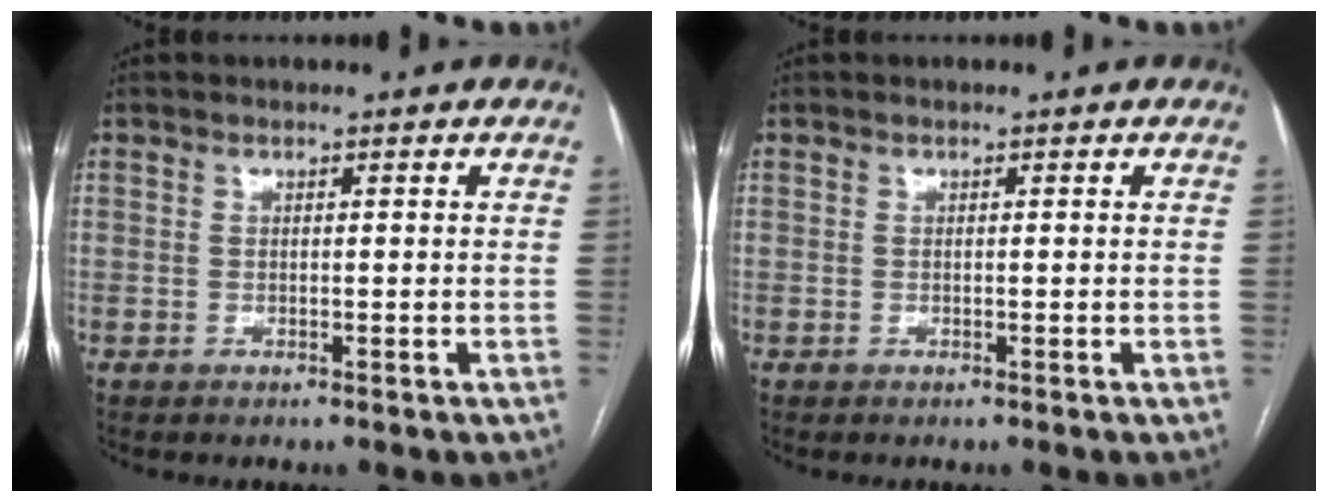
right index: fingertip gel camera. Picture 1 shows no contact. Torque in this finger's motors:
{"motor_torque": [0.00, 0.00, -0.07, -0.01]}